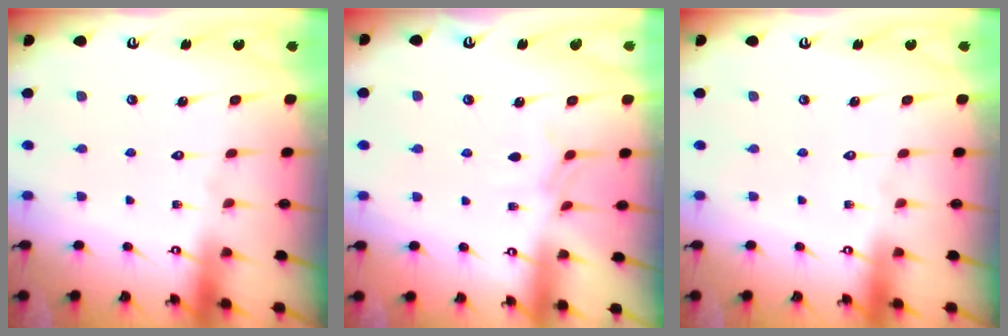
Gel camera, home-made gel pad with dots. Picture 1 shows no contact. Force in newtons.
{"total": 3.8, "press": 3.7, "slide": 0.5}
{"total": 0.0}